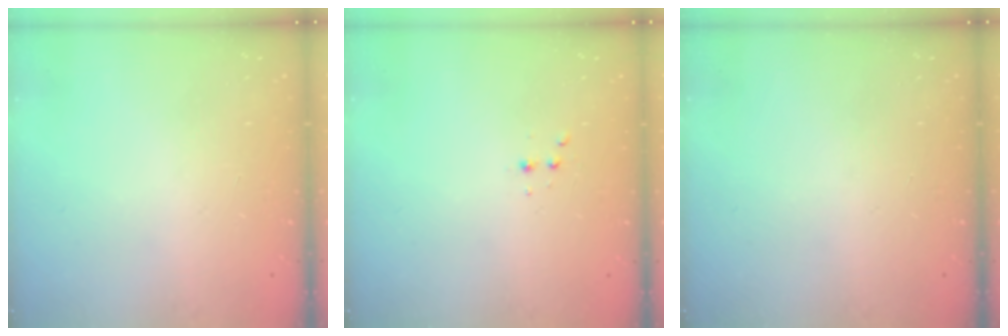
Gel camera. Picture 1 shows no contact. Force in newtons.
{"total": 2.5, "press": 2.4, "slide": 0.5}
{"total": 0.0}